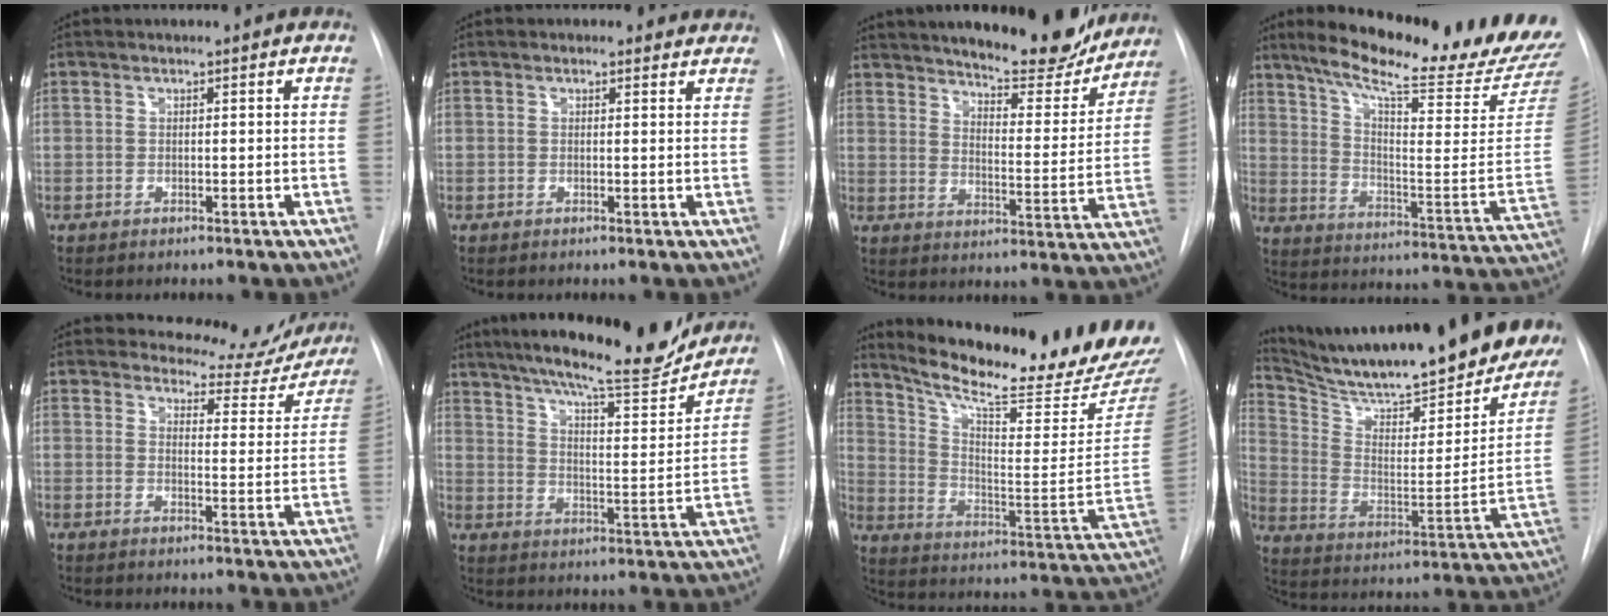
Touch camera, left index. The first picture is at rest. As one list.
[{"total": 2.4, "force": [2.1, 1.2, 0.3], "torque": [0.003, 0.001, 0.009]}, {"total": 19.1, "force": [17.0, 3.8, 7.7], "torque": [-0.107, -0.028, 0.224]}, {"total": 25.6, "force": [22.0, 1.8, 12.9], "torque": [-0.205, -0.086, 0.294]}, {"total": 10.2, "force": [9.8, 2.6, -0.1], "torque": [0.022, -0.033, 0.102]}, {"total": 19.7, "force": [17.5, 2.0, 8.8], "torque": [-0.142, -0.025, 0.244]}, {"total": 24.2, "force": [21.9, 0.6, 10.2], "torque": [-0.171, -0.096, 0.307]}, {"total": 32.3, "force": [28.0, 5.2, 15.1], "torque": [-0.249, -0.091, 0.381]}]